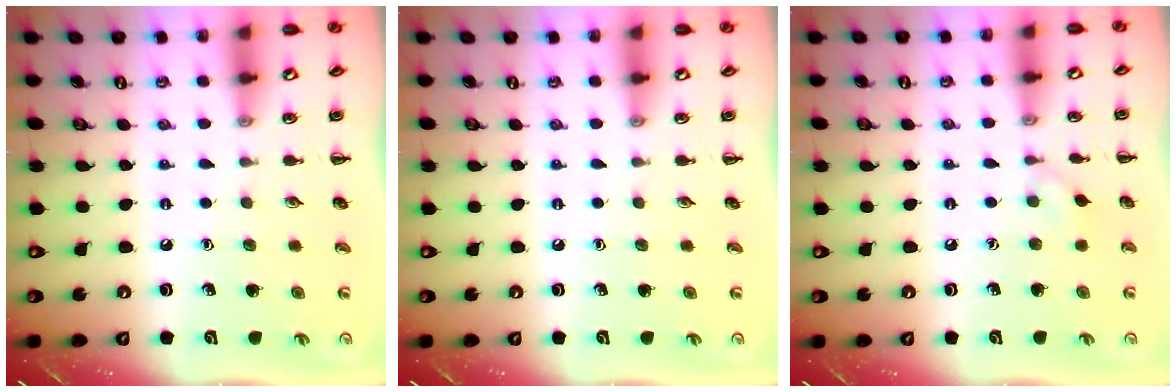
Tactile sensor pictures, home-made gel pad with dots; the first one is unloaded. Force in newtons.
{"total": 0.0}
{"total": 5.0, "press": 4.7, "slide": 1.6}